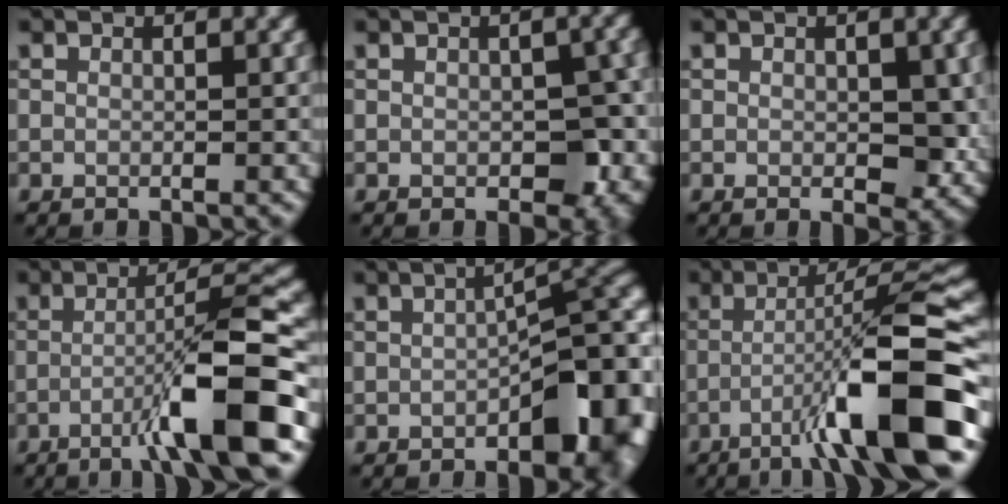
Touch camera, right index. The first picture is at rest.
{"total": 6.3, "force": [-0.8, 3.8, 4.9], "torque": [-0.062, -0.020, -0.001]}
{"total": 3.3, "force": [0.0, 1.7, 2.8], "torque": [-0.033, -0.004, 0.003]}
{"total": 8.9, "force": [-3.5, 0.9, 8.1], "torque": [-0.118, 0.016, -0.067]}
{"total": 7.8, "force": [-2.6, 3.1, 6.7], "torque": [-0.069, 0.011, -0.036]}
{"total": 11.1, "force": [-4.6, 1.1, 10.1], "torque": [-0.145, 0.025, -0.074]}